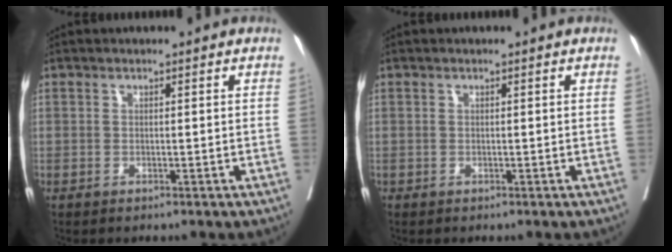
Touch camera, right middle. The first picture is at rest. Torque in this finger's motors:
{"motor_torque": [-0.01, 0.00, 0.00, -0.03]}